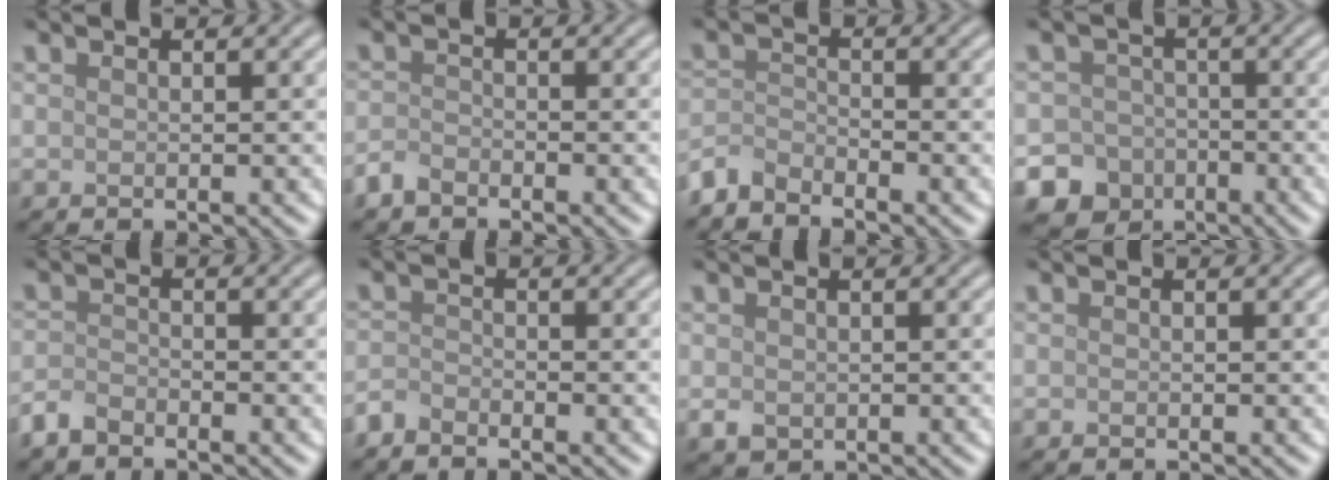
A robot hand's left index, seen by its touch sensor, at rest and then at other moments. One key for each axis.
{"total": 1.7, "fx": -1.4, "fy": 0.8, "fz": 0.5, "tx": -0.009, "ty": 0.002, "tz": -0.033}
{"total": 2.7, "fx": -2.5, "fy": 0.7, "fz": 0.5, "tx": -0.010, "ty": -0.001, "tz": -0.063}
{"total": 10.0, "fx": -5.7, "fy": 8.1, "fz": 1.4, "tx": -0.011, "ty": -0.043, "tz": -0.114}
{"total": 1.9, "fx": -1.6, "fy": 0.8, "fz": 0.5, "tx": -0.011, "ty": 0.001, "tz": -0.041}
{"total": 1.6, "fx": -1.6, "fy": 0.5, "fz": 0.3, "tx": -0.007, "ty": -0.001, "tz": -0.039}
{"total": 1.3, "fx": -0.2, "fy": 1.1, "fz": 0.7, "tx": -0.011, "ty": -0.004, "tz": -0.004}
{"total": 0.0}